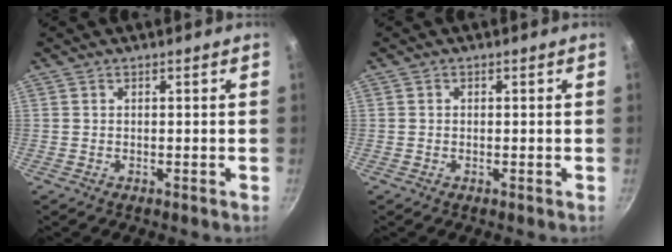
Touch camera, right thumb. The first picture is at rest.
{"total": 0.5, "force": [0.0, 0.5, 0.1], "torque": [0.001, 0.003, -0.001]}